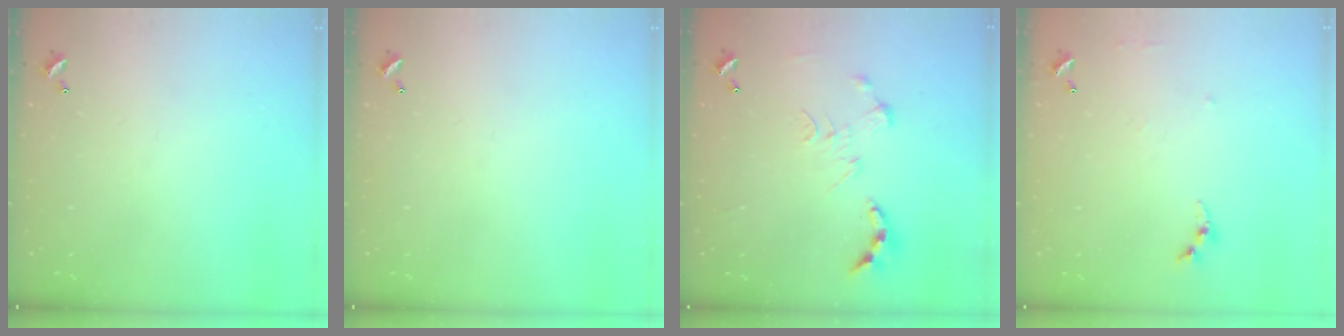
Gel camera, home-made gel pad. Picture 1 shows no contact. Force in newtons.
{"total": 0.0}
{"total": 0.0}
{"total": 5.3, "press": 5.2, "slide": 0.6}